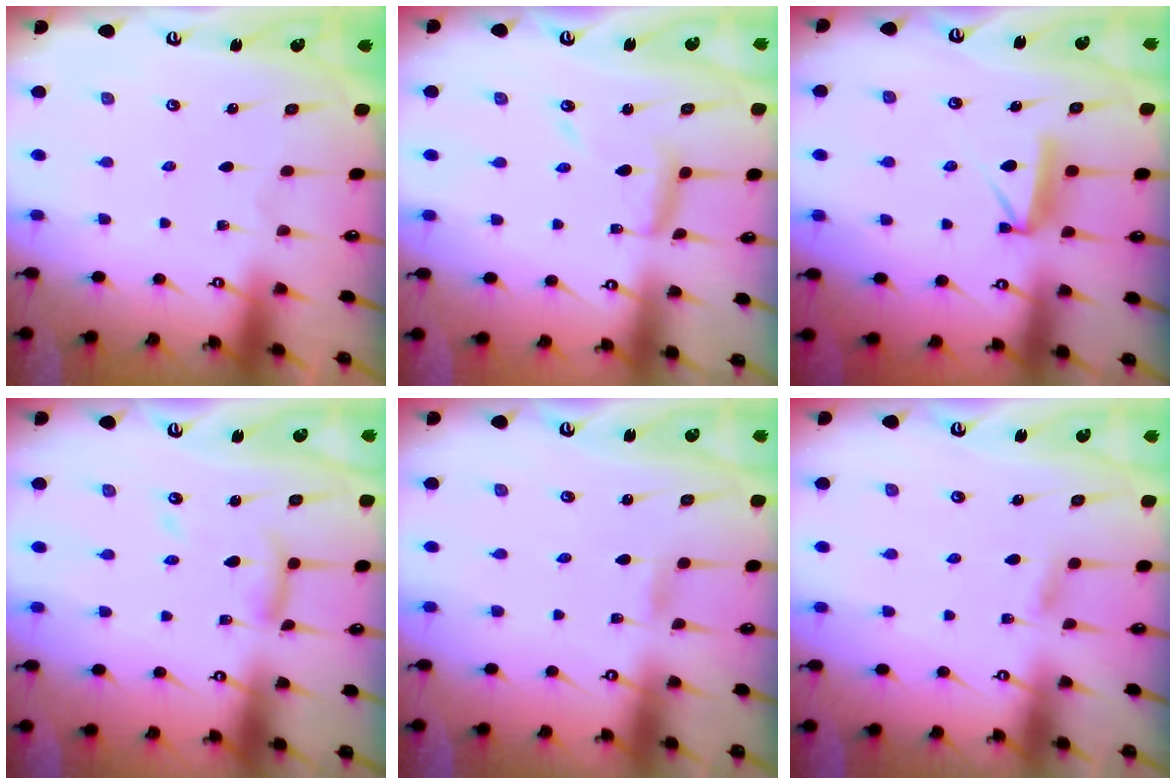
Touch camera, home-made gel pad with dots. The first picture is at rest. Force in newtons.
{"total": 10.4, "press": 10.3, "slide": 0.9}
{"total": 7.9, "press": 7.9, "slide": 0.7}
{"total": 10.8, "press": 10.8, "slide": 1.1}
{"total": 1.2, "press": 1.1, "slide": 0.2}
{"total": 4.3, "press": 4.2, "slide": 0.6}